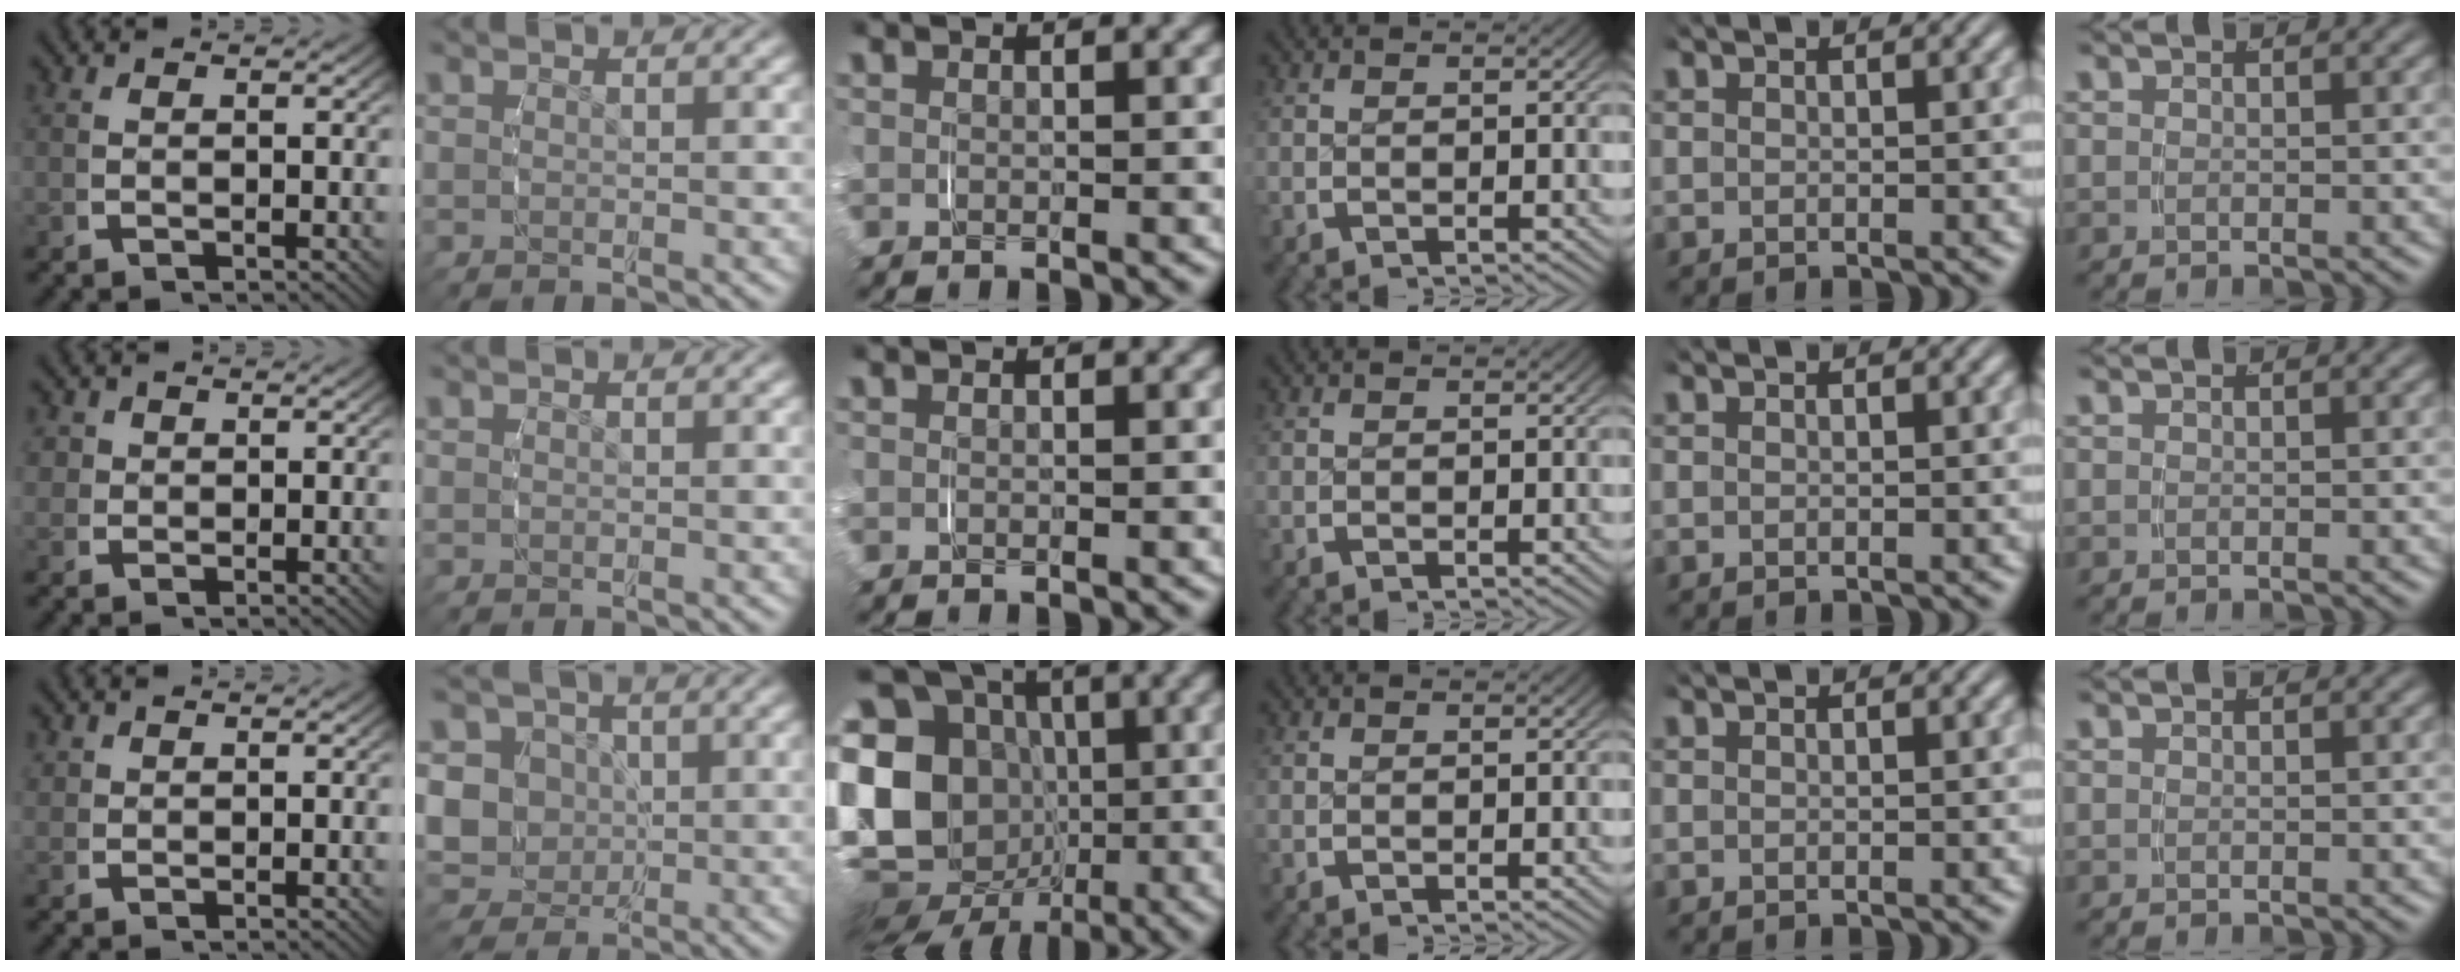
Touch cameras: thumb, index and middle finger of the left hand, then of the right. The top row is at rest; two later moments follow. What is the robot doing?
{"motion": "grasp_and_lifting", "object": "paper towel"}